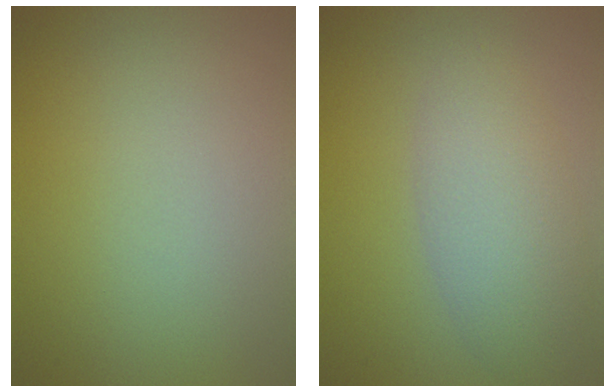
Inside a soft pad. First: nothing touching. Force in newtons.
{"total": 4.1, "press": 4.1, "slide": 0.2}